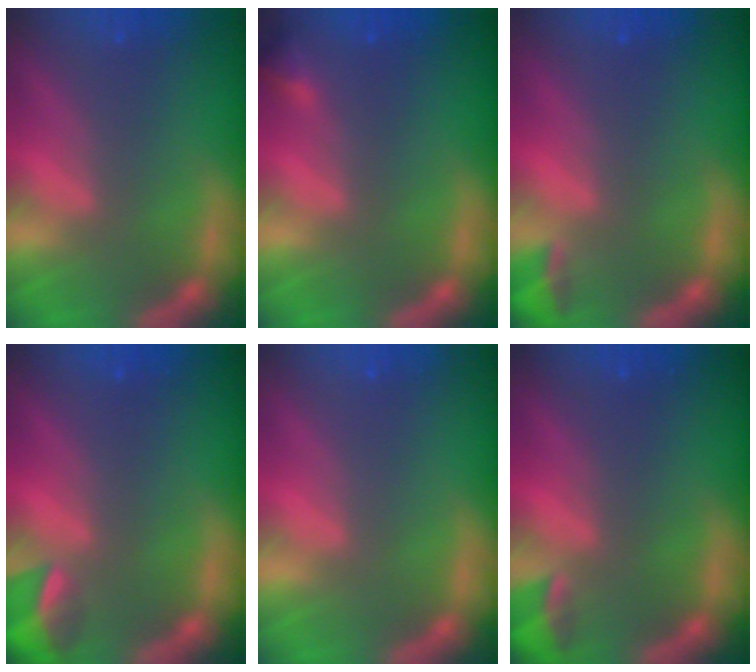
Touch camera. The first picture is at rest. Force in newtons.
{"total": 1.4}
{"total": 1.9}
{"total": 3.9}
{"total": 0.0}
{"total": 2.4}